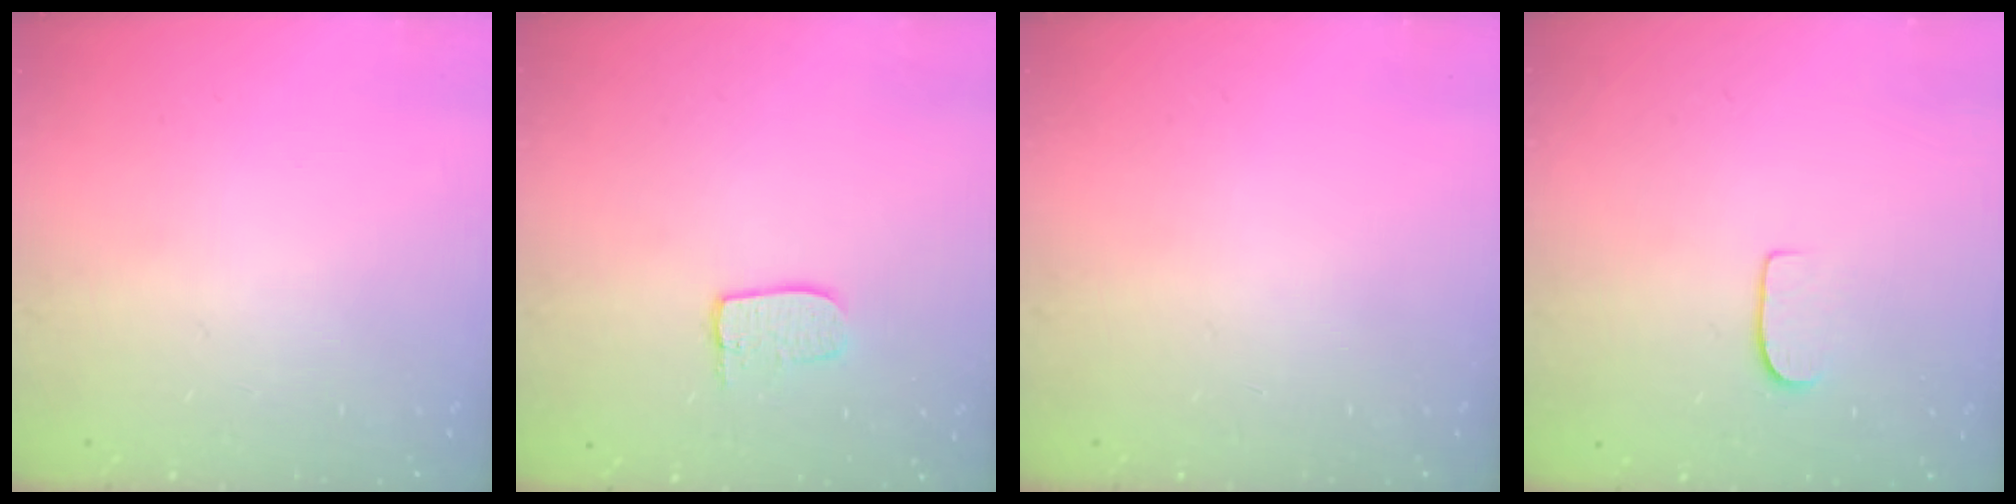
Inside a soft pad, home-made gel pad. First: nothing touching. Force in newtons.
{"total": 6.1, "press": 6.1, "slide": 0.5}
{"total": 0.0}
{"total": 5.5, "press": 5.5, "slide": 0.5}